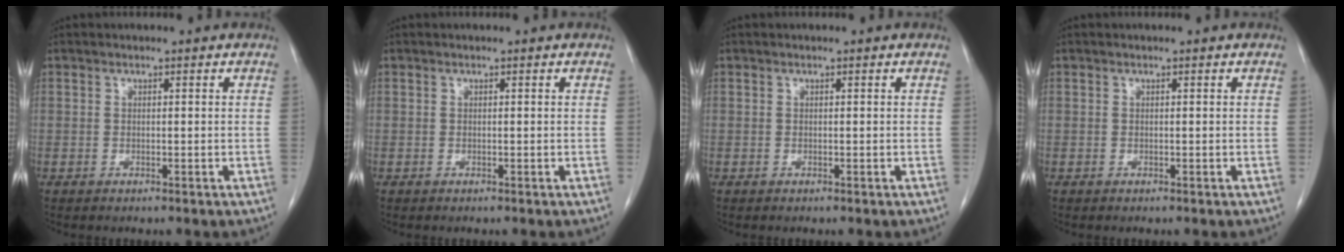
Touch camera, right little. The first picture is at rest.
{"total": 0.0}
{"total": 0.0}
{"total": 0.0}